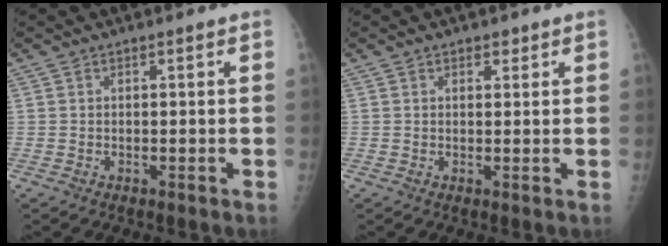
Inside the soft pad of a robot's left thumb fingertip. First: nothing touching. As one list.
[{"total": 1.6, "force": [1.0, 1.0, 0.6], "torque": [0.005, -0.005, 0.012]}]